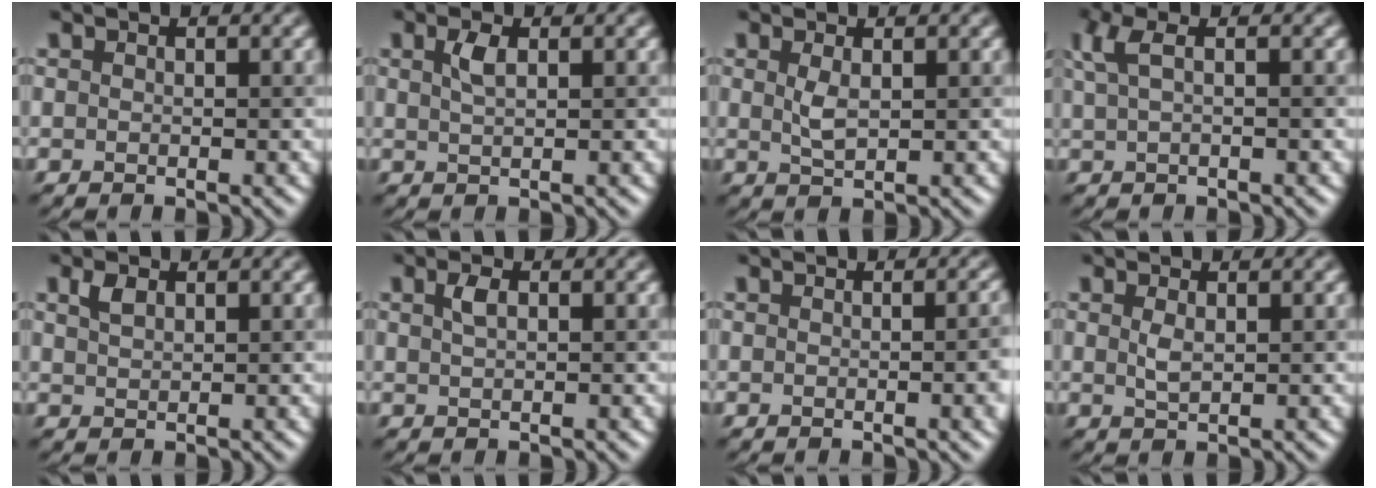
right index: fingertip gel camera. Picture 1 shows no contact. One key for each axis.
{"total": 1.7, "fx": 0.8, "fy": 0.5, "fz": 1.5, "tx": -0.031, "ty": 0.004, "tz": 0.014}
{"total": 1.7, "fx": 0.5, "fy": 0.6, "fz": 1.5, "tx": -0.037, "ty": 0.000, "tz": 0.013}
{"total": 2.7, "fx": 1.0, "fy": 0.8, "fz": 2.4, "tx": -0.045, "ty": 0.007, "tz": 0.015}
{"total": 1.5, "fx": 0.9, "fy": 0.7, "fz": 0.9, "tx": -0.022, "ty": 0.004, "tz": 0.021}
{"total": 1.3, "fx": 0.6, "fy": 0.5, "fz": 1.1, "tx": -0.022, "ty": 0.004, "tz": 0.011}
{"total": 3.6, "fx": -0.2, "fy": 1.1, "fz": 3.4, "tx": -0.026, "ty": 0.006, "tz": -0.004}
{"total": 1.3, "fx": 0.4, "fy": 0.5, "fz": 1.1, "tx": -0.029, "ty": -0.001, "tz": 0.011}